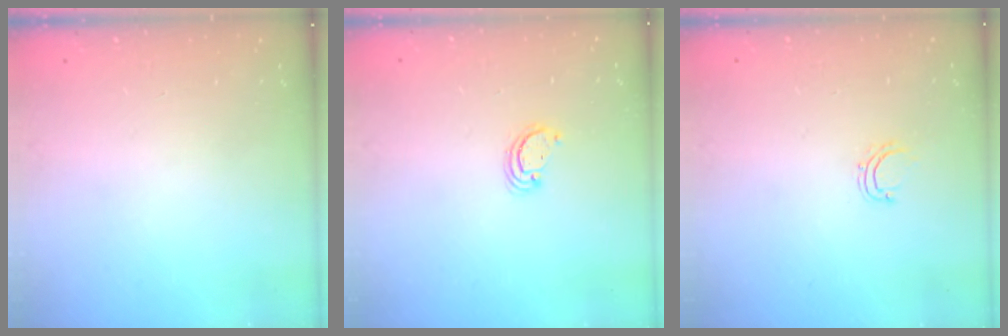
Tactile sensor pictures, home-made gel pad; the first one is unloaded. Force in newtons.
{"total": 2.3, "press": 2.3, "slide": 0.2}
{"total": 4.7, "press": 4.7, "slide": 0.3}